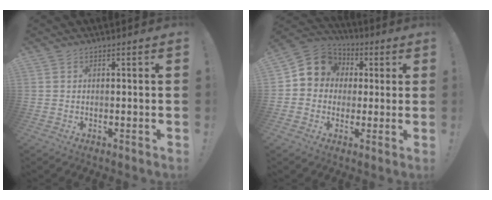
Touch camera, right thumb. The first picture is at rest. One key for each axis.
{"total": 9.8, "fx": 2.0, "fy": 8.9, "fz": 3.7, "tx": -0.046, "ty": -0.001, "tz": 0.044}